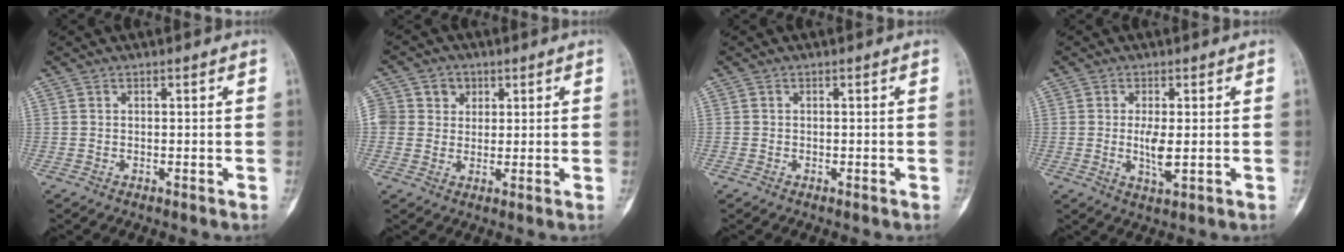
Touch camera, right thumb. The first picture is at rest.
{"total": 6.7, "force": [1.8, 6.2, 1.8], "torque": [-0.001, 0.014, 0.031]}
{"total": 0.0}
{"total": 4.5, "force": [-0.2, 1.3, 4.3], "torque": [-0.090, -0.014, -0.003]}